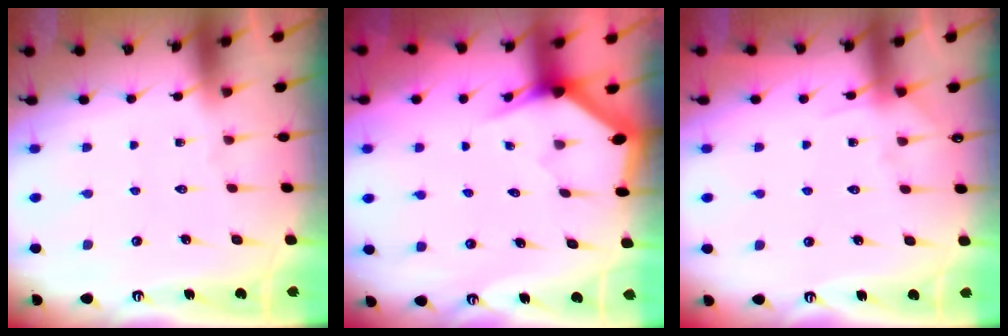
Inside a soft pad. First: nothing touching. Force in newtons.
{"total": 3.0, "press": 3.0, "slide": 0.0}
{"total": 5.2, "press": 5.1, "slide": 0.7}